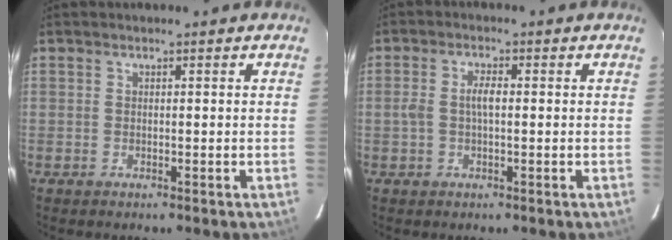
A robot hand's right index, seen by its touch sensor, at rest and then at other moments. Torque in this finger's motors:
{"motor_torque": [0.11, -0.01, 0.14, 0.06]}